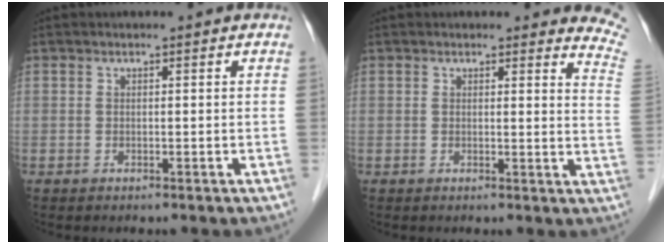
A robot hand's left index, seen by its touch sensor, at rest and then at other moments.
{"total": 6.8, "force": [6.7, 0.9, 1.0], "torque": [0.011, -0.053, 0.031]}